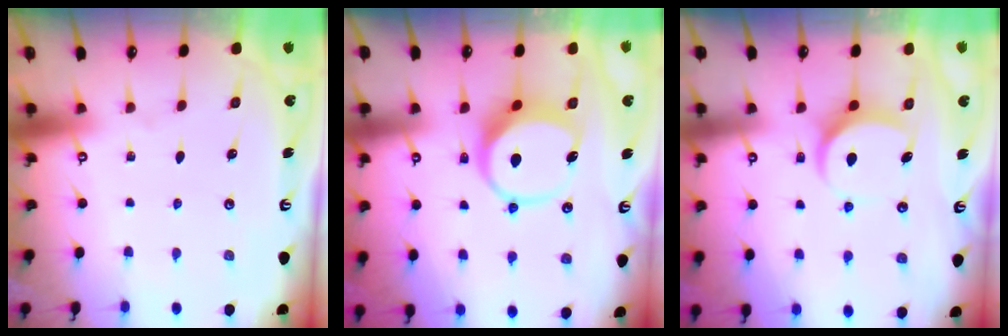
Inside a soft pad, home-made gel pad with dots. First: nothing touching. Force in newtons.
{"total": 8.2, "press": 8.2, "slide": 1.1}
{"total": 7.8, "press": 7.7, "slide": 0.5}